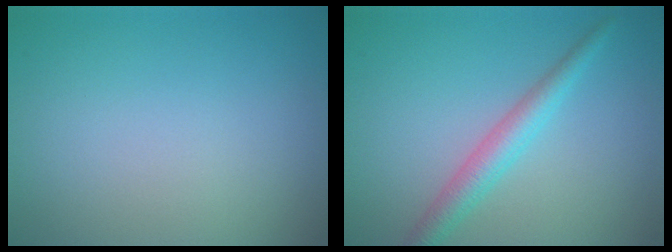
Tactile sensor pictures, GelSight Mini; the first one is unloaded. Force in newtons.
{"total": 2.9, "press": 2.9, "slide": 0.0}